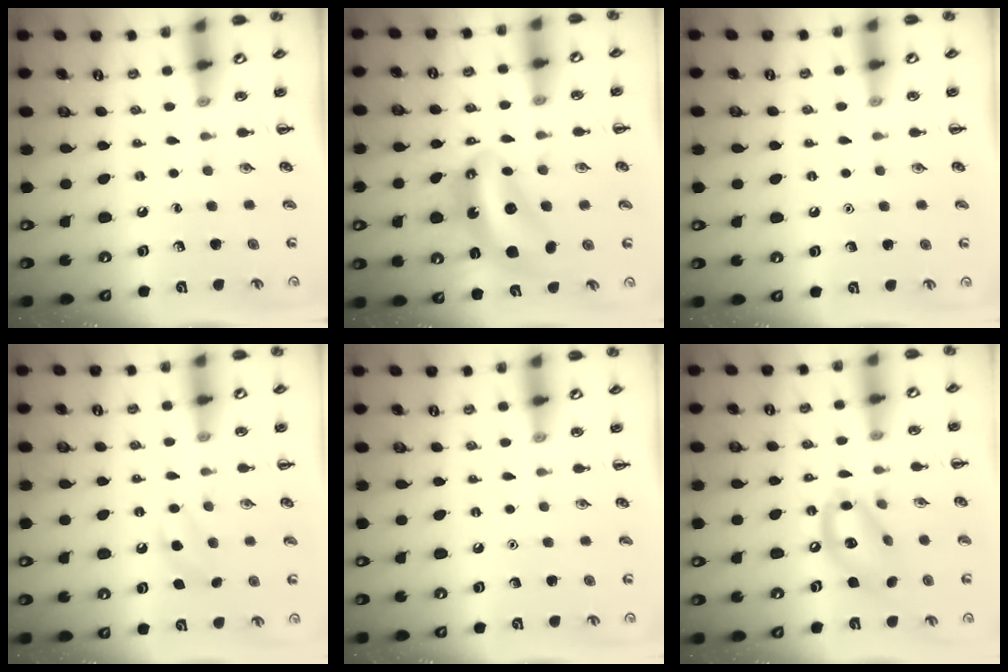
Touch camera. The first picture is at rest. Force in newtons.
{"total": 7.6, "press": 7.3, "slide": 2.0}
{"total": 1.6, "press": 1.6, "slide": 0.1}
{"total": 6.6, "press": 6.4, "slide": 1.6}
{"total": 1.6, "press": 1.6, "slide": 0.1}
{"total": 13.4, "press": 13.0, "slide": 3.3}